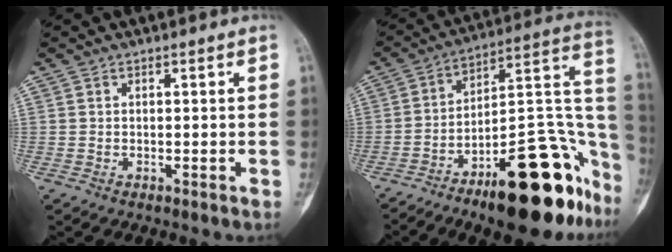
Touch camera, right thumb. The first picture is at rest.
{"total": 27.4, "force": [-14.6, 9.5, 21.1], "torque": [-0.206, 0.098, -0.214]}